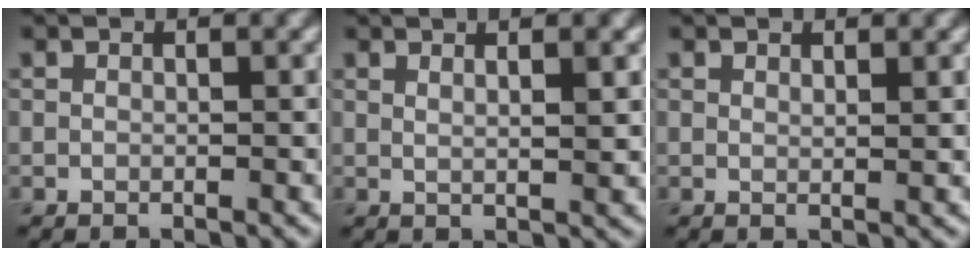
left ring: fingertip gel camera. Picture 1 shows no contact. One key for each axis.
{"total": 3.8, "fx": 1.7, "fy": 1.3, "fz": 3.2, "tx": -0.019, "ty": 0.011, "tz": 0.001}
{"total": 0.8, "fx": 0.7, "fy": 0.1, "fz": 0.4, "tx": -0.005, "ty": -0.001, "tz": 0.013}